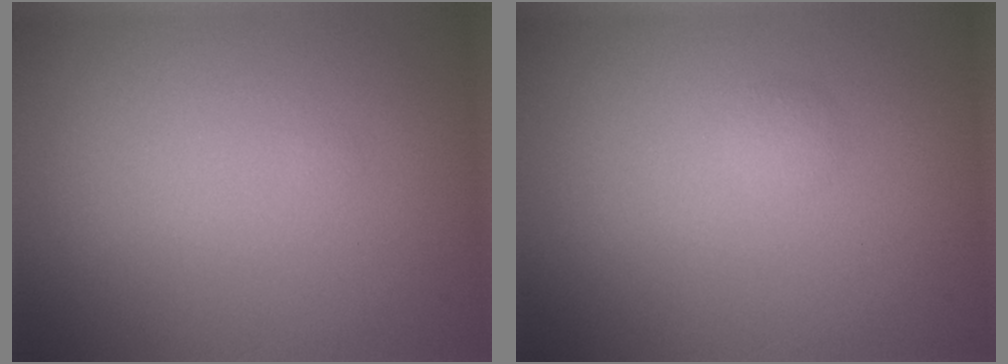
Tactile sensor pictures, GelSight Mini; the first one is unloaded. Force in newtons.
{"total": 0.7, "press": 0.7, "slide": 0.0}